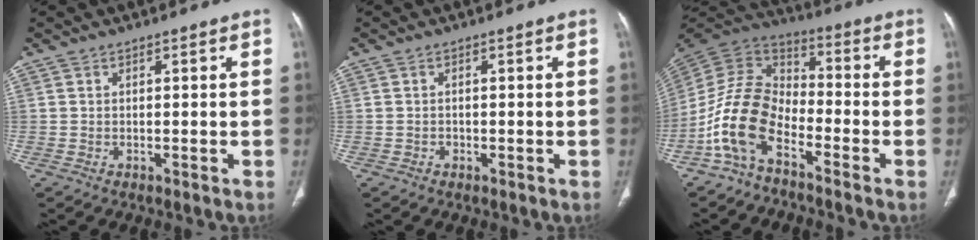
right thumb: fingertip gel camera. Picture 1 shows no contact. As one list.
[{"total": 0.8, "force": [-0.4, 0.6, 0.2], "torque": [-0.003, 0.003, -0.008]}, {"total": 12.7, "force": [-6.6, 6.8, 8.4], "torque": [-0.163, 0.065, -0.142]}]